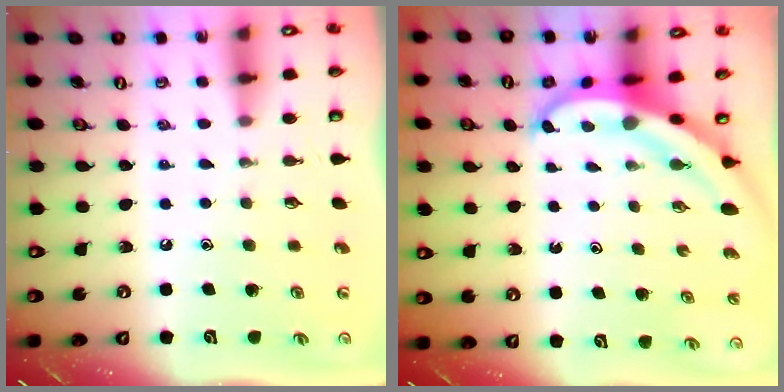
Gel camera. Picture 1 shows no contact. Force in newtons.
{"total": 5.1, "press": 5.1, "slide": 0.5}